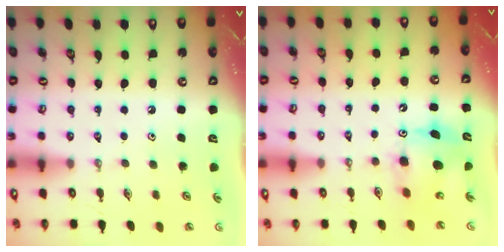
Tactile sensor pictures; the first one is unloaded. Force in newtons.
{"total": 8.8, "press": 8.8, "slide": 0.3}